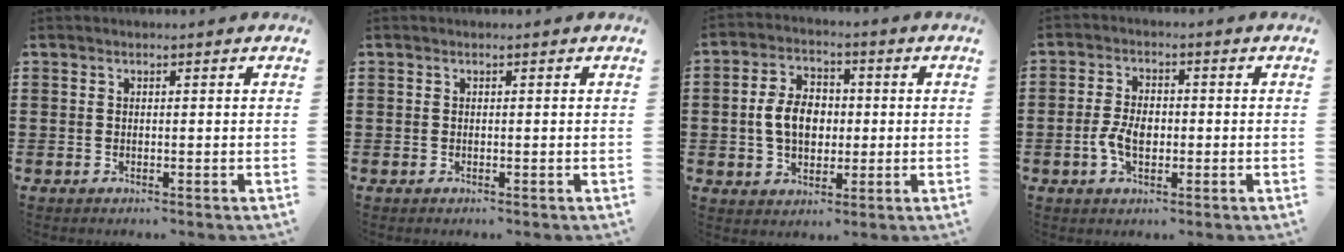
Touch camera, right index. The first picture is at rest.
{"total": 0.0}
{"total": 7.2, "force": [-0.2, 5.1, 5.1], "torque": [-0.111, 0.009, -0.012]}
{"total": 4.5, "force": [-0.9, 2.8, 3.4], "torque": [-0.079, 0.003, -0.020]}